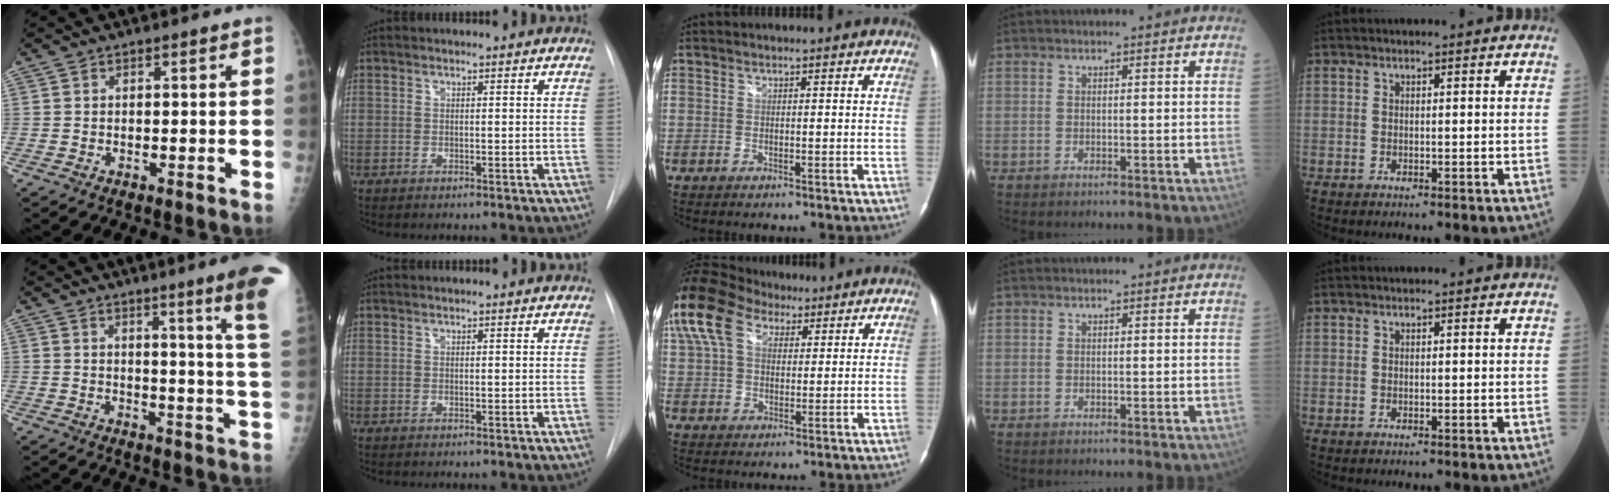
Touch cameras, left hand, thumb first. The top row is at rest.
{"thumb": {"total": 13.6, "force": [8.6, -1.0, 10.5], "torque": [-0.127, -0.065, 0.094]}, "index": {"total": 1.0, "force": [0.9, 0.1, 0.4], "torque": [-0.006, 0.017, 0.013]}, "middle": {"total": 24.0, "force": [13.4, 15.7, 12.1], "torque": [-0.353, 0.107, 0.250]}}